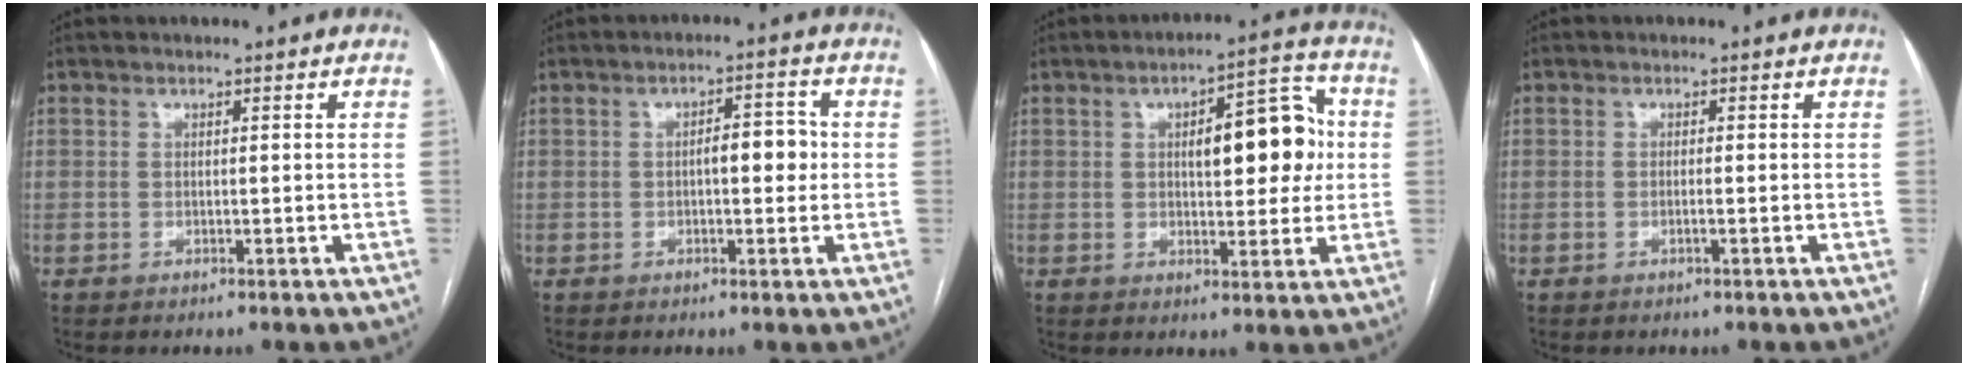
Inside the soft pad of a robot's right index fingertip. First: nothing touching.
{"total": 4.5, "force": [-0.1, 1.5, 4.2], "torque": [-0.060, 0.013, -0.003]}
{"total": 11.1, "force": [1.6, 3.9, 10.3], "torque": [-0.136, 0.028, 0.025]}
{"total": 0.7, "force": [-0.3, -0.1, 0.7], "torque": [-0.013, 0.001, -0.005]}